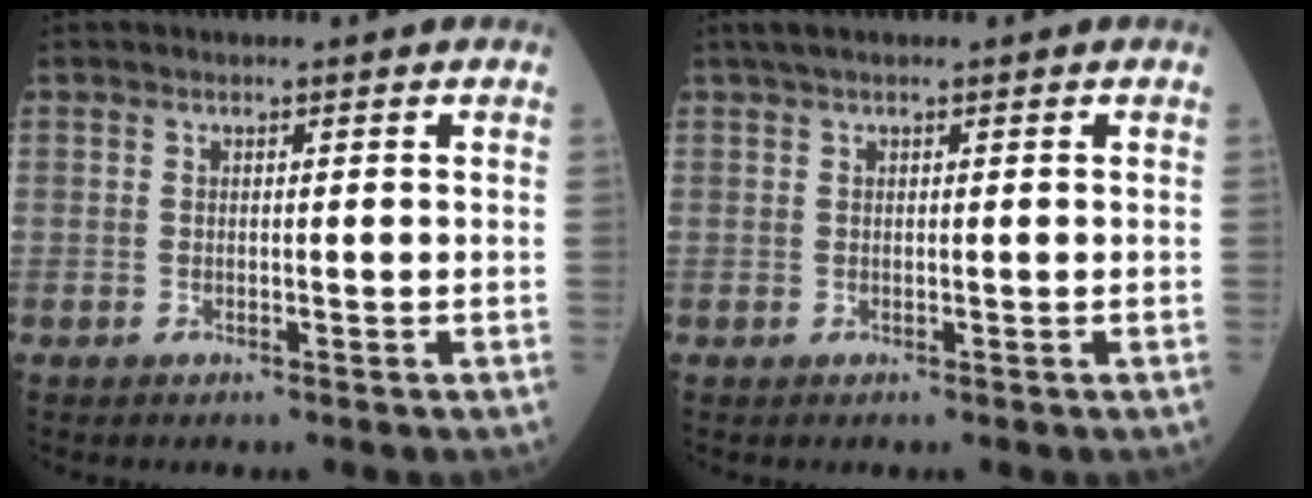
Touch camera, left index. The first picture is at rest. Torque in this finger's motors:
{"motor_torque": [-0.13, -0.01, 0.01, 0.04]}